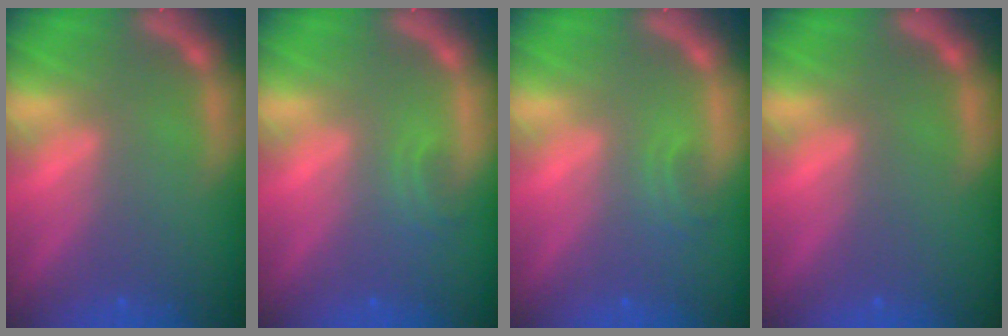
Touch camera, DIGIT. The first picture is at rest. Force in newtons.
{"total": 1.4}
{"total": 1.4}
{"total": 0.0}